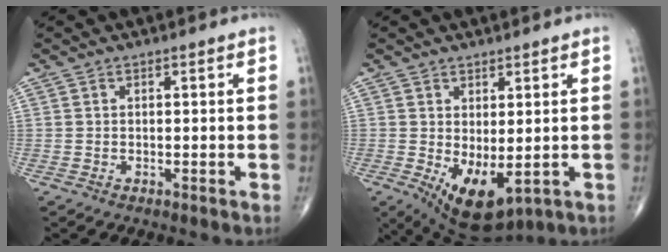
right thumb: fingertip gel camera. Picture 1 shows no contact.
{"total": 8.9, "force": [-1.4, 4.3, 7.7], "torque": [-0.119, -0.012, 0.000]}